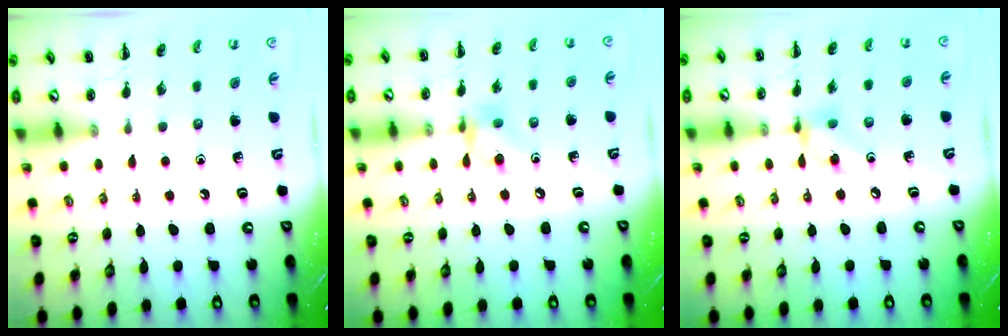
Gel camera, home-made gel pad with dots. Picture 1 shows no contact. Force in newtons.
{"total": 8.1, "press": 8.0, "slide": 1.3}
{"total": 6.6, "press": 6.6, "slide": 0.3}